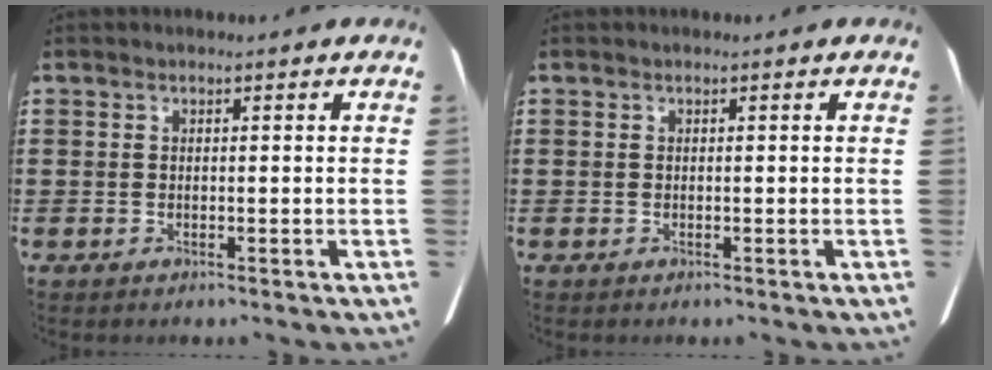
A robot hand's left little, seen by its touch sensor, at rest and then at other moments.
{"total": 0.0}